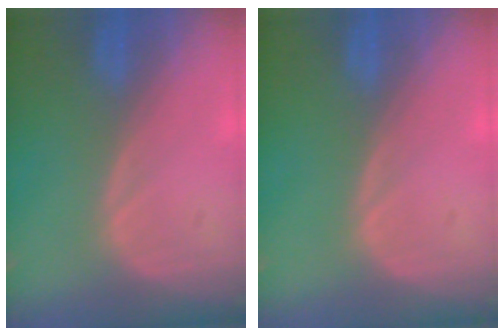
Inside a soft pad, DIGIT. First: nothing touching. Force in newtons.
{"total": 0.0}